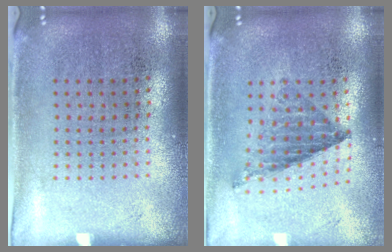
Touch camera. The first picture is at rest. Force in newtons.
{"total": 0.8, "press": 0.8, "slide": 0.1}